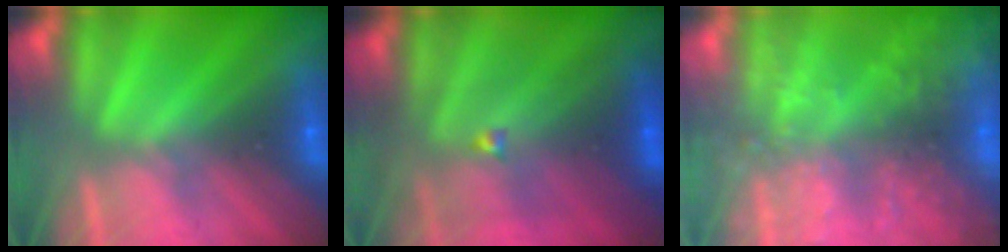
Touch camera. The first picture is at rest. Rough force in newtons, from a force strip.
{"total": 4.5}
{"total": 9.2}